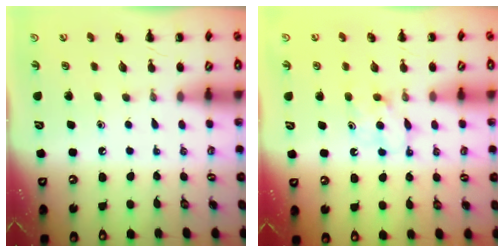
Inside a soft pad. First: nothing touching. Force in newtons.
{"total": 5.5, "press": 5.2, "slide": 1.6}